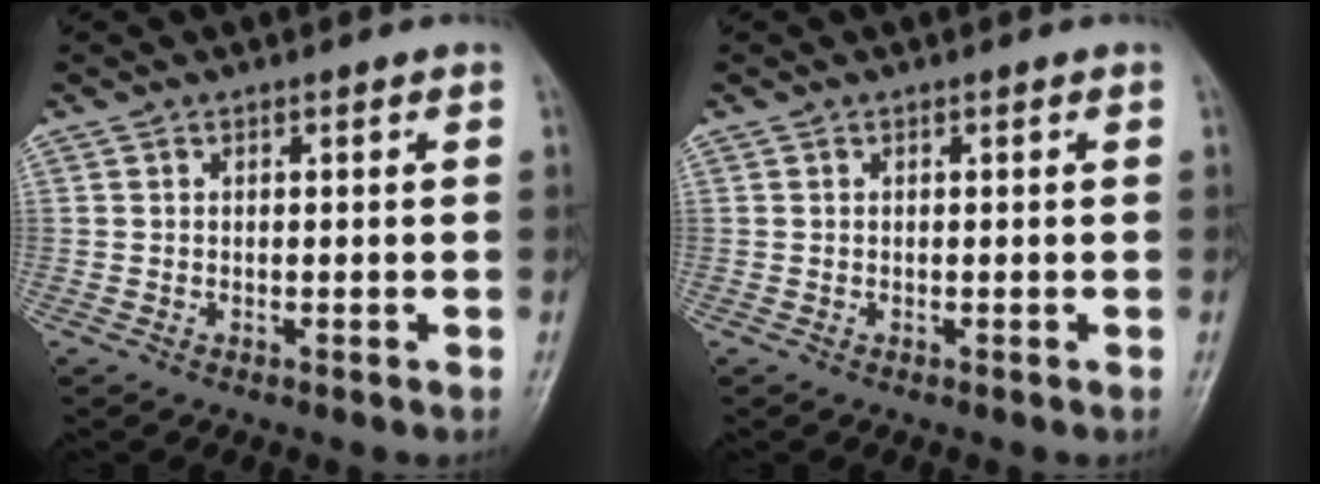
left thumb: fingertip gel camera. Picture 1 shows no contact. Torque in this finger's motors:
{"motor_torque": [0.00, 0.00, 0.00, 0.00, 0.00]}